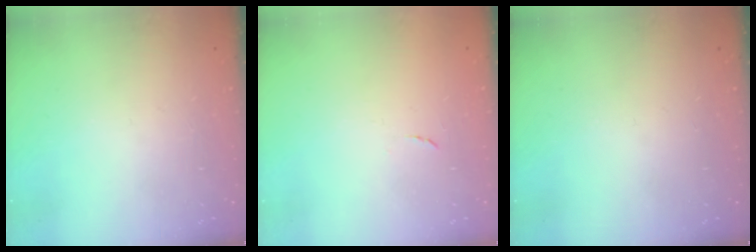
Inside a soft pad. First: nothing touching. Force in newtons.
{"total": 4.2, "press": 4.2, "slide": 0.5}
{"total": 0.0}